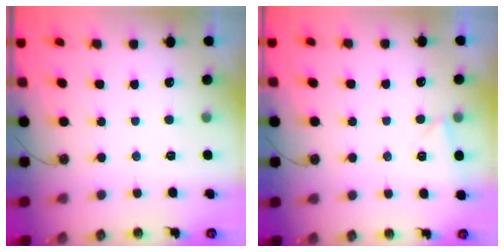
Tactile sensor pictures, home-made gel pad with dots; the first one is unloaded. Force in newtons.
{"total": 4.4, "press": 4.0, "slide": 1.7}